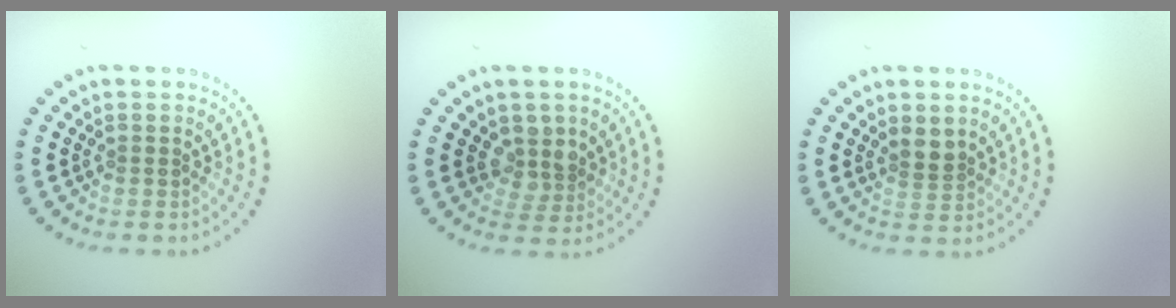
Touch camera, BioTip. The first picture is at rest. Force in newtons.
{"total": 2.5, "press": 2.0, "slide": 1.5}
{"total": 1.9, "press": 1.5, "slide": 1.1}